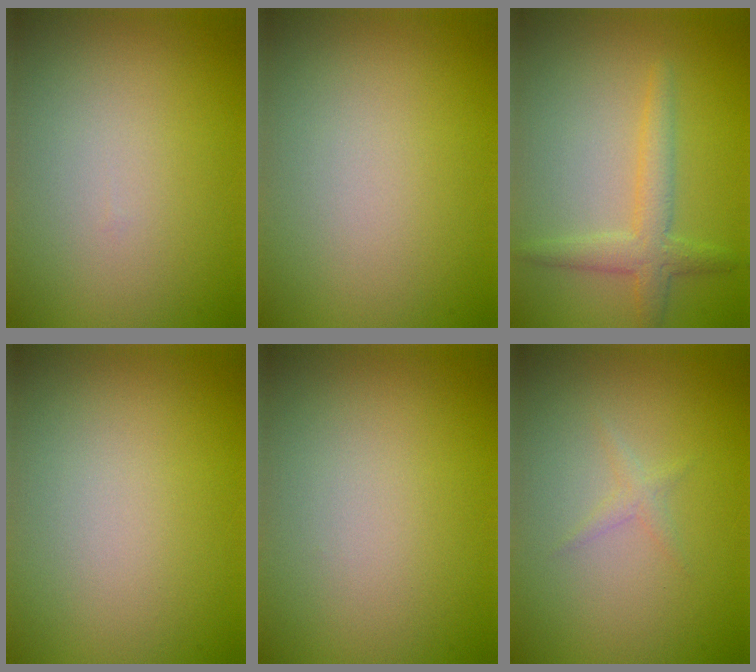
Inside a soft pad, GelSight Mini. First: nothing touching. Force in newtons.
{"total": 0.0}
{"total": 2.8, "press": 2.8, "slide": 0.1}
{"total": 0.0}
{"total": 0.0}
{"total": 0.9, "press": 0.9, "slide": 0.0}